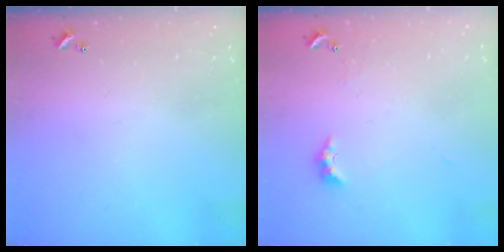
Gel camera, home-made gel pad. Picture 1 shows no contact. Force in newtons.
{"total": 2.9, "press": 2.8, "slide": 0.7}